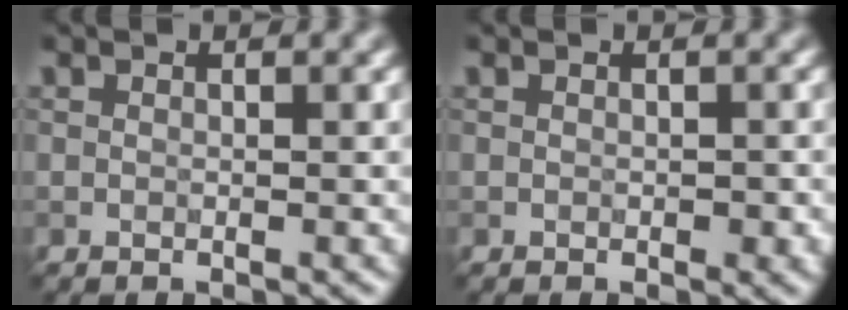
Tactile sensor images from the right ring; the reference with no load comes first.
{"total": 0.9, "force": [-0.1, 0.6, 0.6], "torque": [-0.009, -0.004, -0.002]}